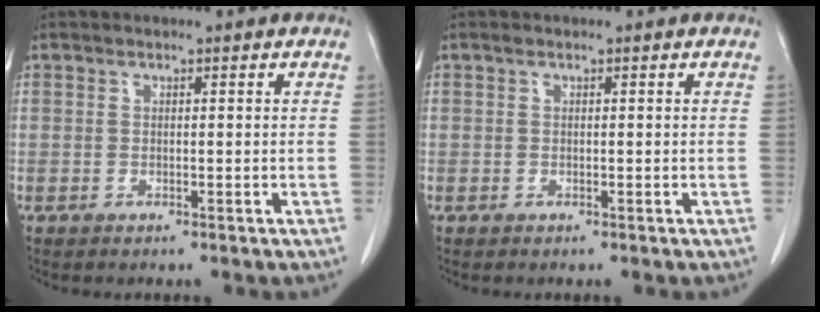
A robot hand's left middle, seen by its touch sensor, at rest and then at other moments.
{"total": 0.0}